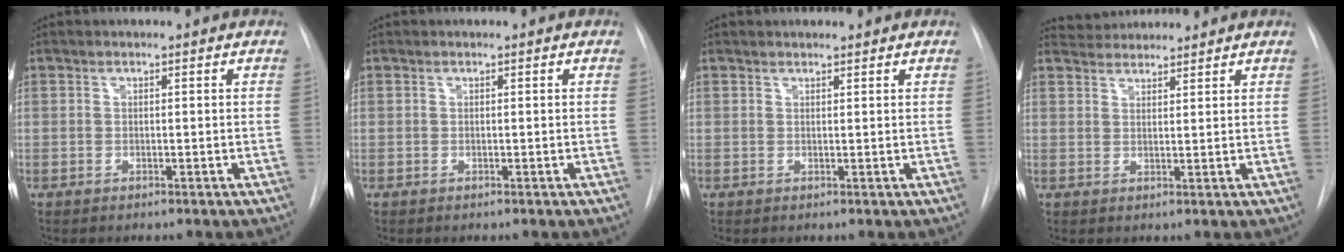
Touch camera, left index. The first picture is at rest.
{"total": 0.0}
{"total": 2.6, "force": [2.5, 0.6, 0.7], "torque": [-0.008, 0.019, 0.033]}
{"total": 4.8, "force": [4.7, 0.7, 0.3], "torque": [-0.009, 0.029, 0.079]}